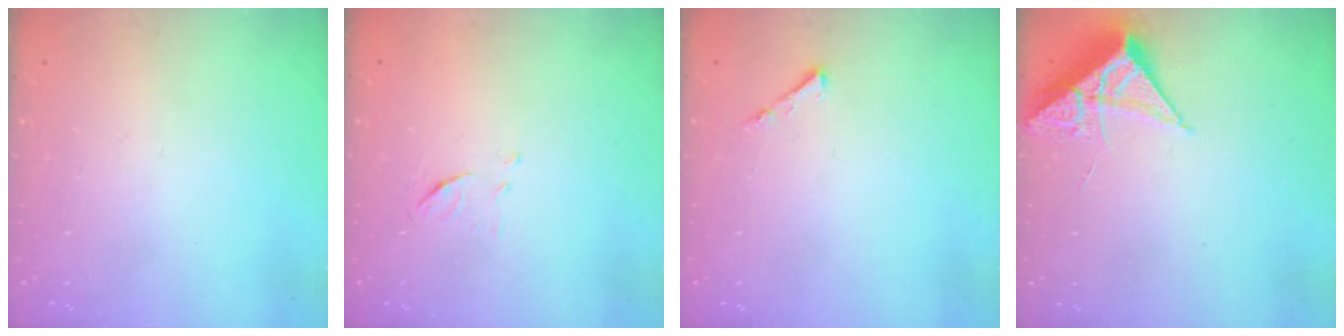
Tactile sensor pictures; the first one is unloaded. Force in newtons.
{"total": 6.3, "press": 6.3, "slide": 0.6}
{"total": 3.2, "press": 3.1, "slide": 0.5}
{"total": 7.0, "press": 7.0, "slide": 0.3}